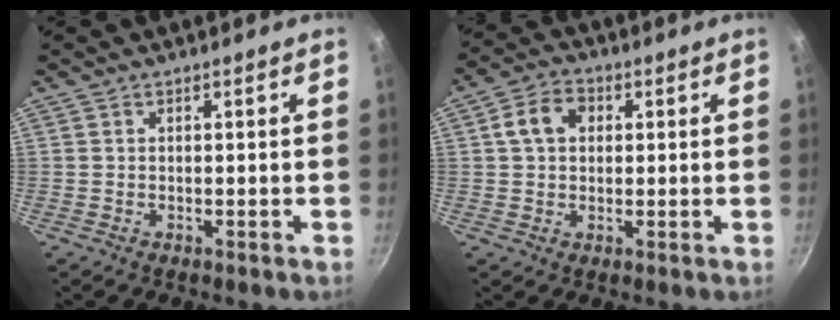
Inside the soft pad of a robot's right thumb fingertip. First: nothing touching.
{"total": 6.6, "force": [1.4, 4.9, 4.2], "torque": [-0.068, 0.013, 0.020]}